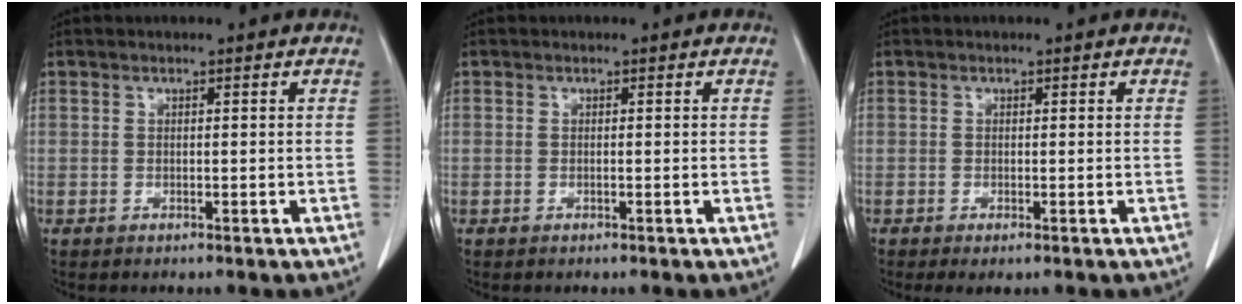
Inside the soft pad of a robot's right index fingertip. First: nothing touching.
{"total": 0.0}
{"total": 1.2, "force": [-0.5, 0.4, 1.0], "torque": [-0.018, -0.003, -0.007]}